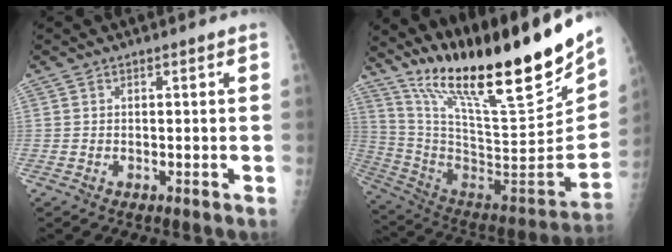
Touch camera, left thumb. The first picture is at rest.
{"total": 30.5, "force": [21.2, 4.2, 21.5], "torque": [-0.330, -0.105, 0.365]}